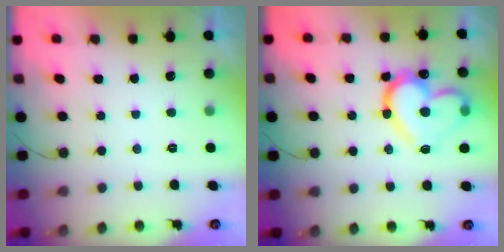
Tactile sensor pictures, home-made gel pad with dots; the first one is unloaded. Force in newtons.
{"total": 19.8, "press": 19.7, "slide": 1.4}